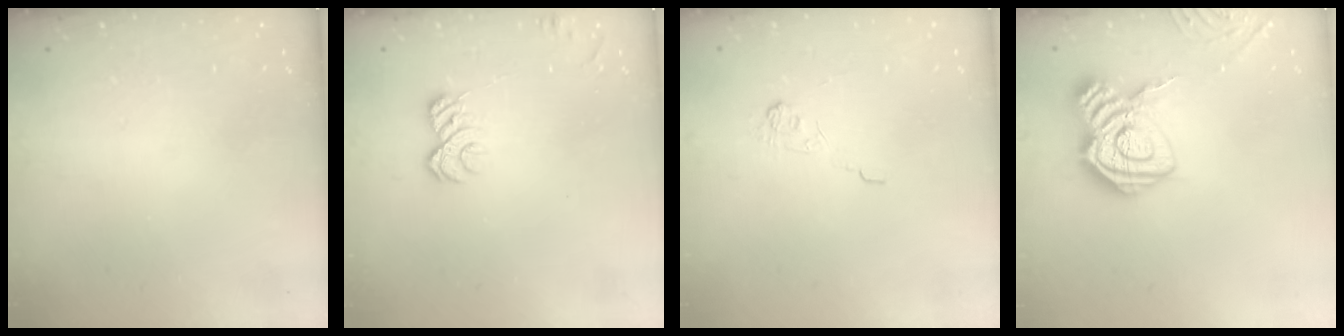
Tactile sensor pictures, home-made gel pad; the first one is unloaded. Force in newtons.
{"total": 6.6, "press": 6.6, "slide": 0.9}
{"total": 2.5, "press": 2.1, "slide": 1.4}
{"total": 13.3, "press": 13.3, "slide": 0.8}